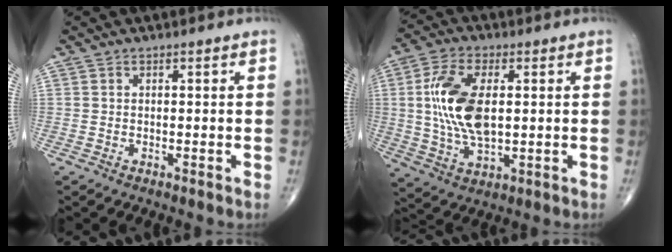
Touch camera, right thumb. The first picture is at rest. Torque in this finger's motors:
{"motor_torque": [2.07, 2.08, 1.80, 0.41, 0.20]}